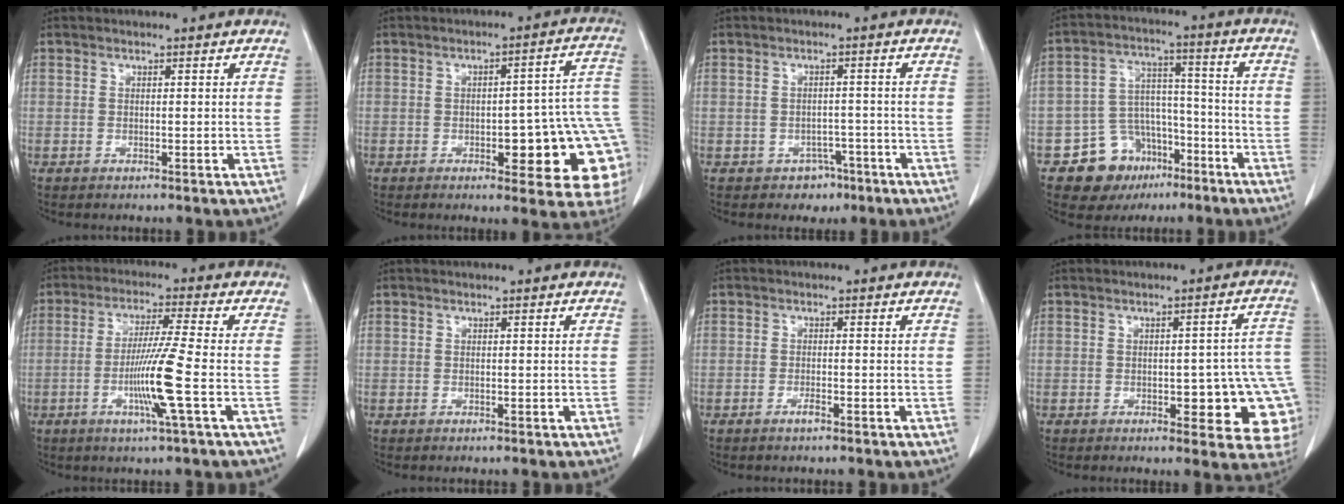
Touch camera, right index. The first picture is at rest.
{"total": 15.7, "force": [-3.2, 4.6, 14.6], "torque": [-0.104, 0.032, -0.027]}
{"total": 3.4, "force": [-2.0, 2.7, 0.6], "torque": [-0.001, 0.012, -0.019]}
{"total": 10.9, "force": [-6.2, 8.1, 3.7], "torque": [-0.055, 0.039, -0.090]}
{"total": 9.0, "force": [-2.5, -1.5, 8.5], "torque": [-0.164, -0.014, -0.050]}
{"total": 0.0}
{"total": 1.2, "force": [-0.9, 0.1, 0.9], "torque": [-0.018, 0.000, -0.015]}
{"total": 12.0, "force": [-2.9, 4.2, 10.8], "torque": [-0.072, 0.023, -0.025]}